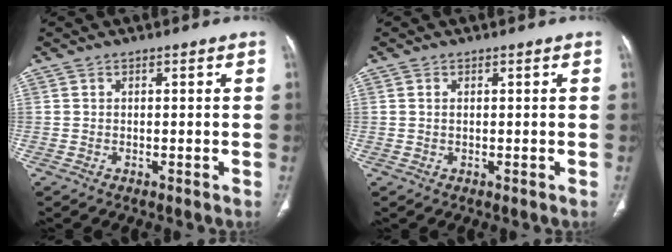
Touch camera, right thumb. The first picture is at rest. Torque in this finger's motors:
{"motor_torque": [-0.34, -0.03, -0.56, 0.22, 0.07]}